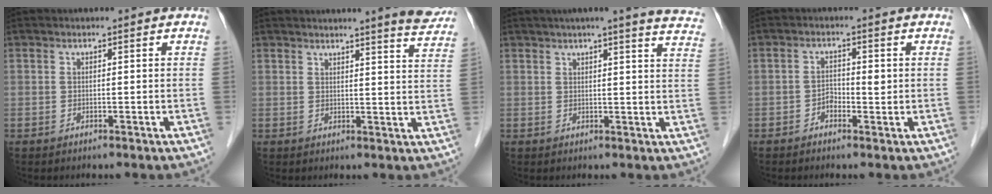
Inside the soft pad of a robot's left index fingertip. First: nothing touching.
{"total": 7.5, "force": [6.8, -0.2, 3.2], "torque": [-0.040, -0.020, 0.064]}
{"total": 16.1, "force": [14.2, 0.4, 7.6], "torque": [-0.094, -0.020, 0.151]}
{"total": 2.4, "force": [-0.5, 1.4, 1.8], "torque": [-0.026, 0.009, -0.008]}